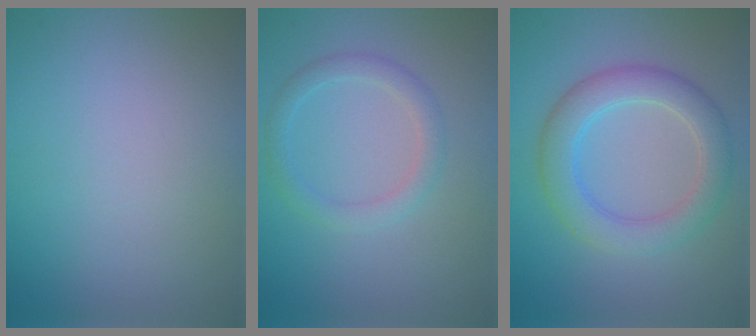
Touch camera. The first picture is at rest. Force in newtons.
{"total": 2.1, "press": 2.1, "slide": 0.1}
{"total": 4.6, "press": 4.6, "slide": 0.4}